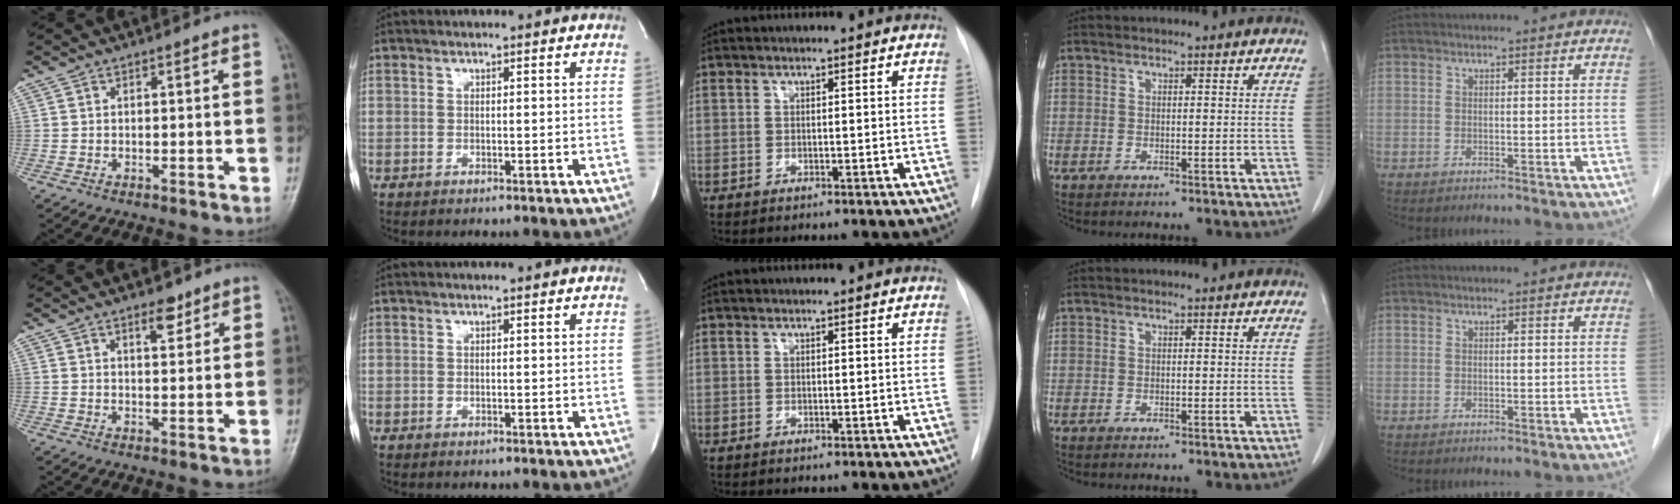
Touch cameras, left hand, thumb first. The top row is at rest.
{"thumb": {"total": 3.6, "force": [2.4, 1.5, 2.3], "torque": [-0.022, -0.015, 0.037]}, "index": {"total": 0.9, "force": [0.8, -0.1, 0.3], "torque": [-0.006, 0.003, 0.013]}}